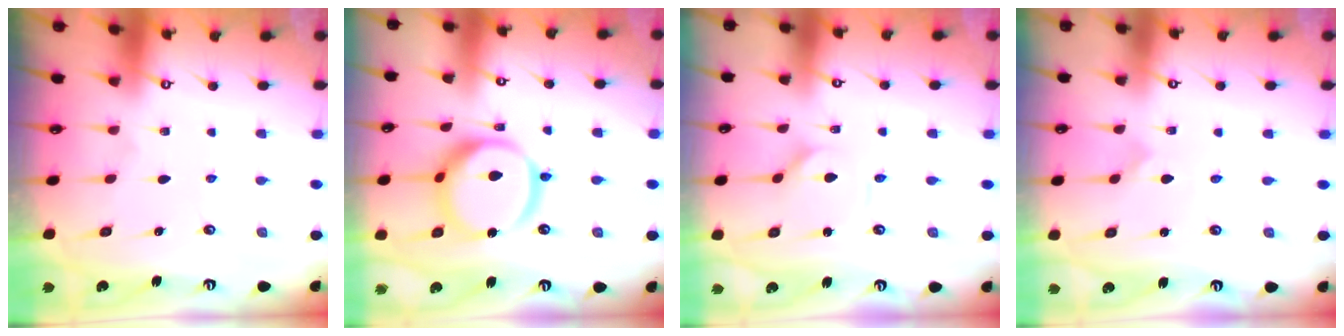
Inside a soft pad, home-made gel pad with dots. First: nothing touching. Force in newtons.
{"total": 14.6, "press": 14.5, "slide": 1.4}
{"total": 1.8, "press": 1.8, "slide": 0.3}
{"total": 0.0}